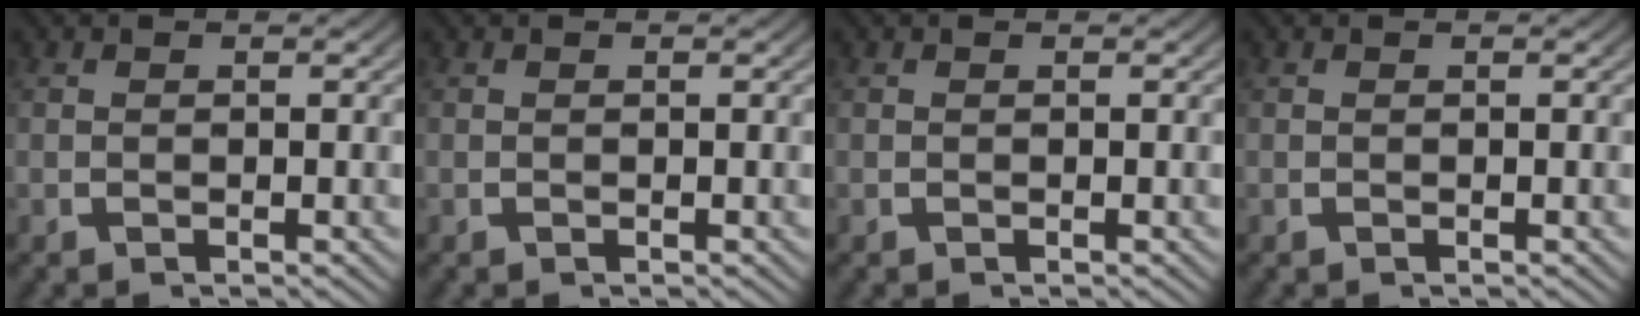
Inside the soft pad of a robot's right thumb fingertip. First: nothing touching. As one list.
[{"total": 0.0}, {"total": 0.0}, {"total": 0.0}]